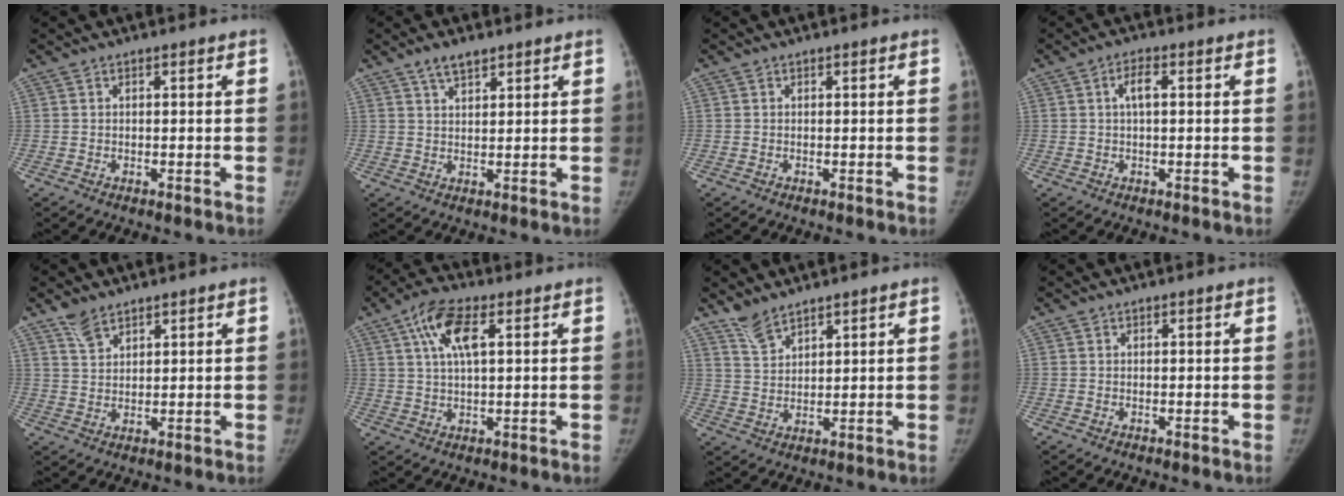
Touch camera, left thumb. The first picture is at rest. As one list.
[{"total": 4.1, "force": [3.0, 1.6, 2.3], "torque": [-0.035, -0.013, 0.055]}, {"total": 0.0}, {"total": 3.2, "force": [0.6, 1.3, 2.9], "torque": [-0.056, 0.009, 0.008]}, {"total": 4.0, "force": [3.1, 1.9, 1.6], "torque": [-0.024, -0.012, 0.066]}, {"total": 10.6, "force": [3.9, 4.3, 8.9], "torque": [-0.176, 0.011, 0.068]}, {"total": 4.5, "force": [3.8, 1.6, 1.7], "torque": [-0.025, -0.020, 0.082]}, {"total": 0.0}]